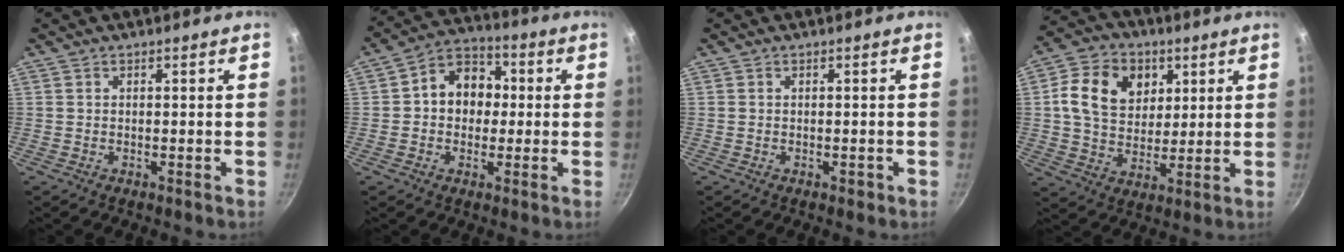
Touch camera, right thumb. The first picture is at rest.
{"total": 10.4, "force": [0.6, 8.4, 6.1], "torque": [-0.048, 0.024, -0.009]}
{"total": 0.9, "force": [-0.4, 0.5, 0.6], "torque": [-0.007, 0.003, -0.005]}
{"total": 13.9, "force": [4.2, 10.7, 7.8], "torque": [-0.112, -0.004, 0.064]}